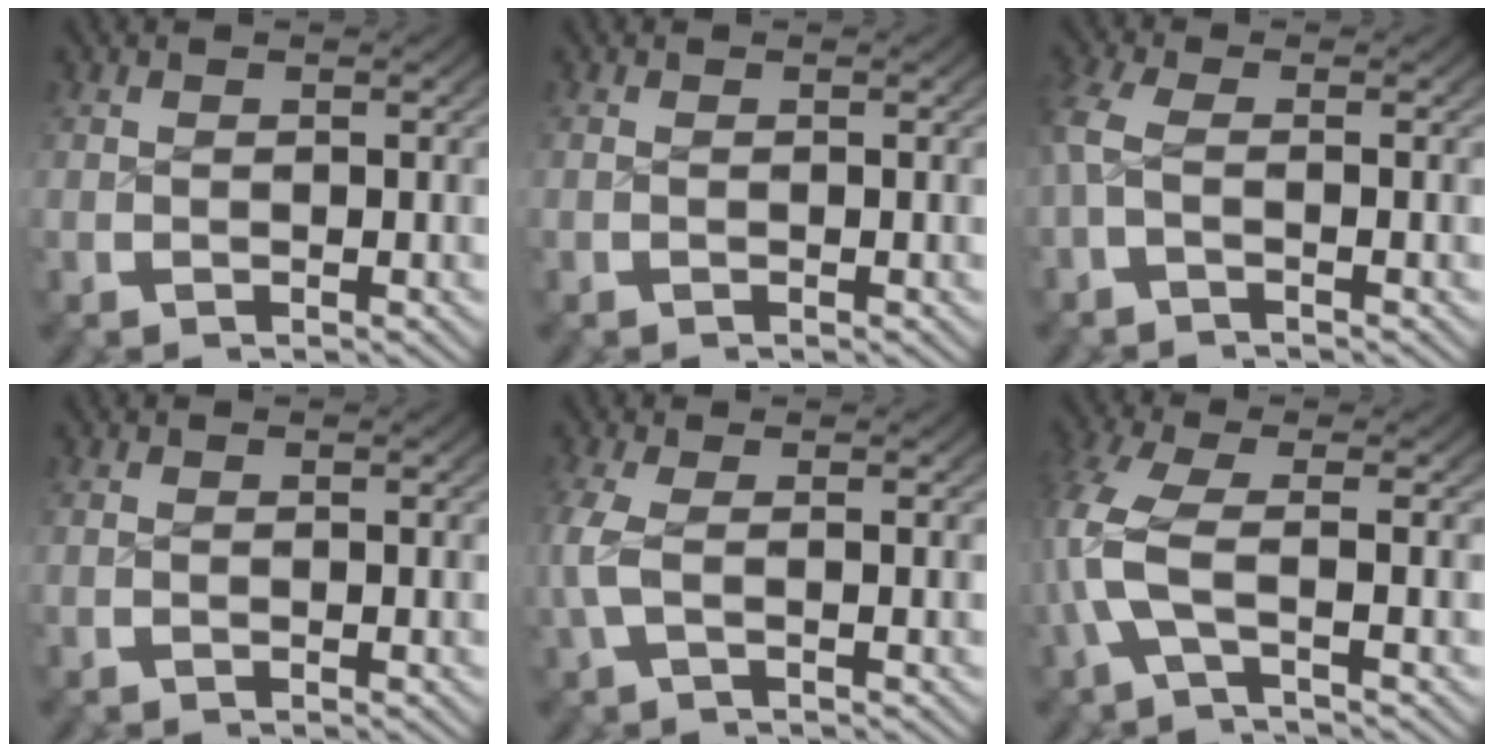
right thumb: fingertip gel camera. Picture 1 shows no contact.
{"total": 0.0}
{"total": 2.8, "force": [-0.4, 1.7, 2.2], "torque": [-0.068, -0.003, -0.007]}
{"total": 0.0}
{"total": 3.2, "force": [-0.1, 1.3, 2.9], "torque": [-0.086, -0.006, 0.003]}
{"total": 5.8, "force": [-0.6, 2.9, 5.0], "torque": [-0.150, -0.015, -0.004]}